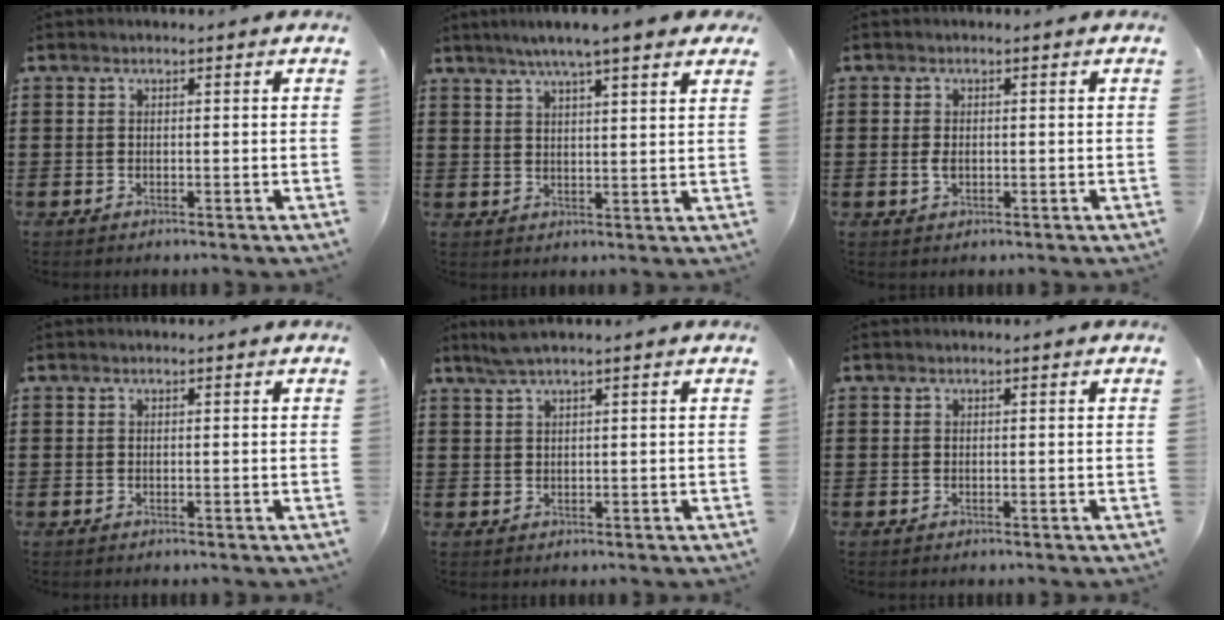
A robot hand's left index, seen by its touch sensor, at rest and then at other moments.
{"total": 5.6, "force": [4.3, 0.1, 3.5], "torque": [-0.079, -0.007, 0.075]}
{"total": 1.6, "force": [-0.2, 0.9, 1.3], "torque": [-0.035, 0.000, -0.006]}
{"total": 0.0}
{"total": 2.1, "force": [1.4, -0.1, 1.6], "torque": [-0.032, 0.000, 0.026]}
{"total": 0.0}